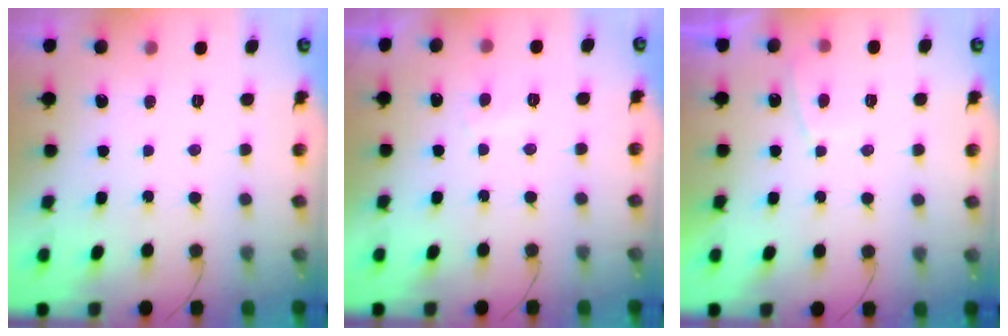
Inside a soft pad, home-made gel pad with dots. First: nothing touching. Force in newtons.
{"total": 1.1, "press": 1.0, "slide": 0.6}
{"total": 1.5, "press": 1.3, "slide": 0.6}